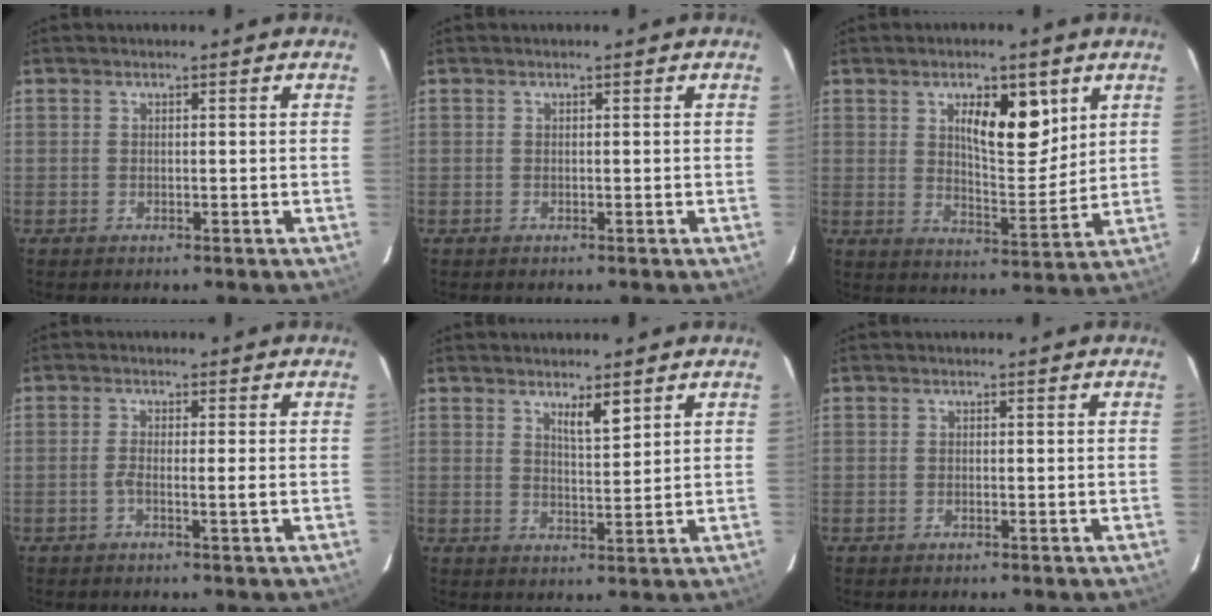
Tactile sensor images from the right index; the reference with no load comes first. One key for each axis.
{"total": 0.0}
{"total": 9.6, "fx": 4.3, "fy": 3.4, "fz": 7.8, "tx": -0.123, "ty": -0.002, "tz": 0.075}
{"total": 2.3, "fx": -0.6, "fy": 0.0, "fz": 2.2, "tx": -0.039, "ty": 0.001, "tz": -0.013}
{"total": 3.5, "fx": 2.4, "fy": 0.5, "fz": 2.5, "tx": -0.044, "ty": -0.007, "tz": 0.044}
{"total": 0.0}